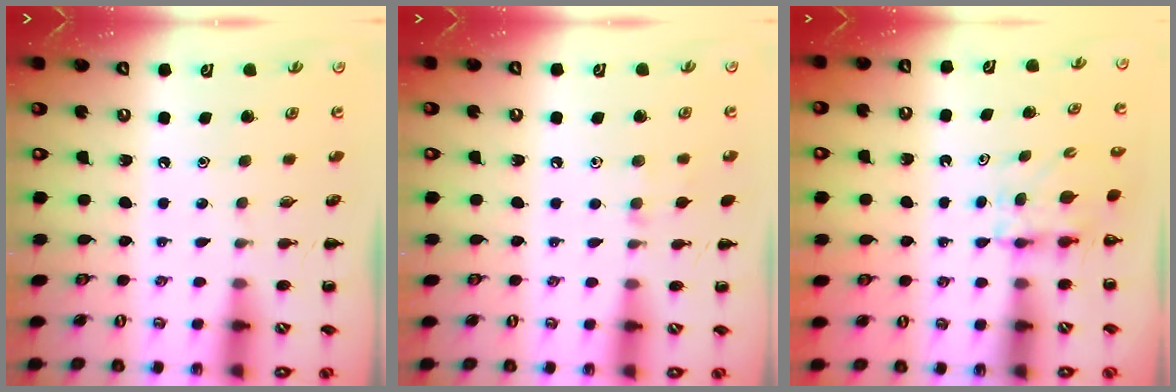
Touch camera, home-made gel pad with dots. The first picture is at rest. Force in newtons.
{"total": 6.5, "press": 6.2, "slide": 1.8}
{"total": 4.9, "press": 4.9, "slide": 0.3}